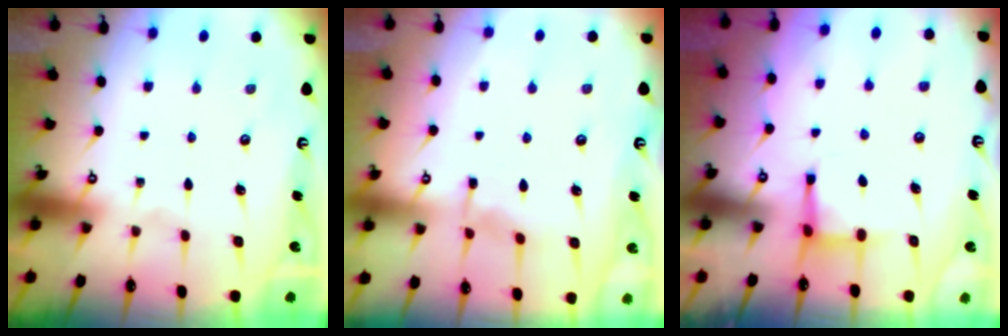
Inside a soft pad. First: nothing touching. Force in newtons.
{"total": 6.1, "press": 6.1, "slide": 0.5}
{"total": 3.8, "press": 3.7, "slide": 0.5}